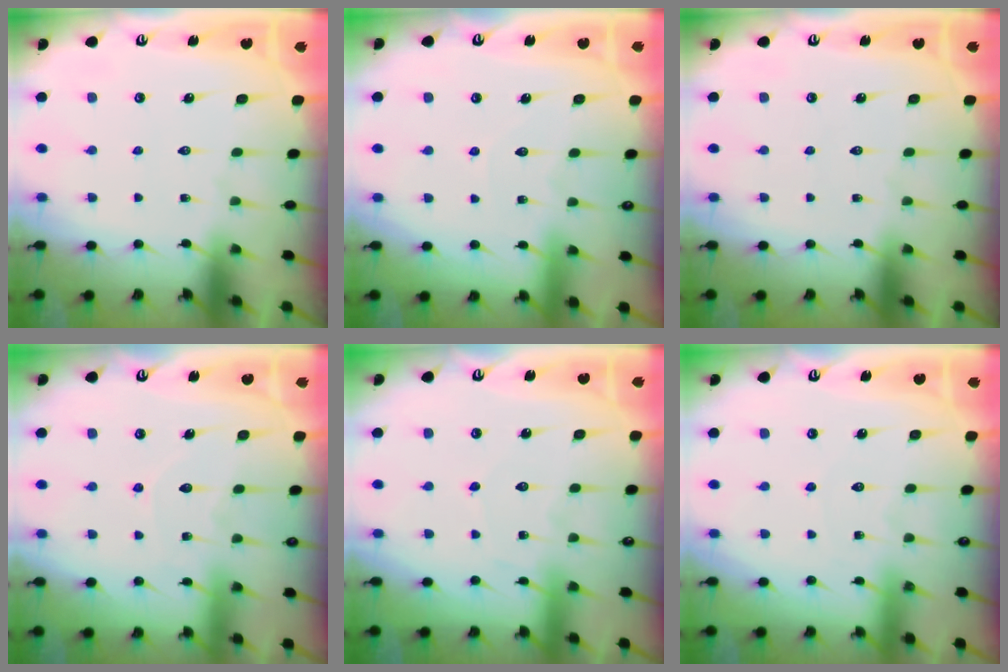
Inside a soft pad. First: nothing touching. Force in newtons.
{"total": 2.9, "press": 2.9, "slide": 0.2}
{"total": 0.0}
{"total": 6.0, "press": 6.0, "slide": 0.6}
{"total": 4.6, "press": 4.6, "slide": 0.6}
{"total": 3.3, "press": 3.2, "slide": 0.4}